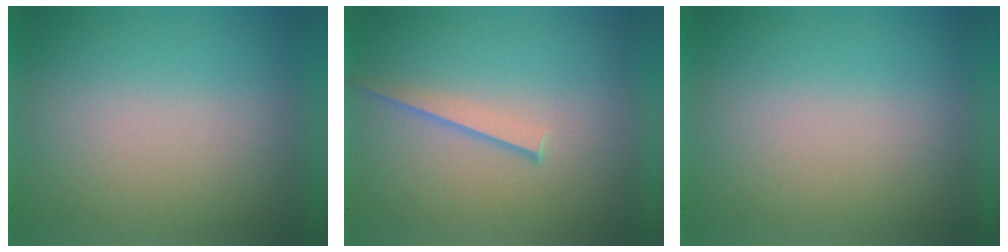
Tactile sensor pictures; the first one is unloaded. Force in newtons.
{"total": 1.1}
{"total": 0.0}